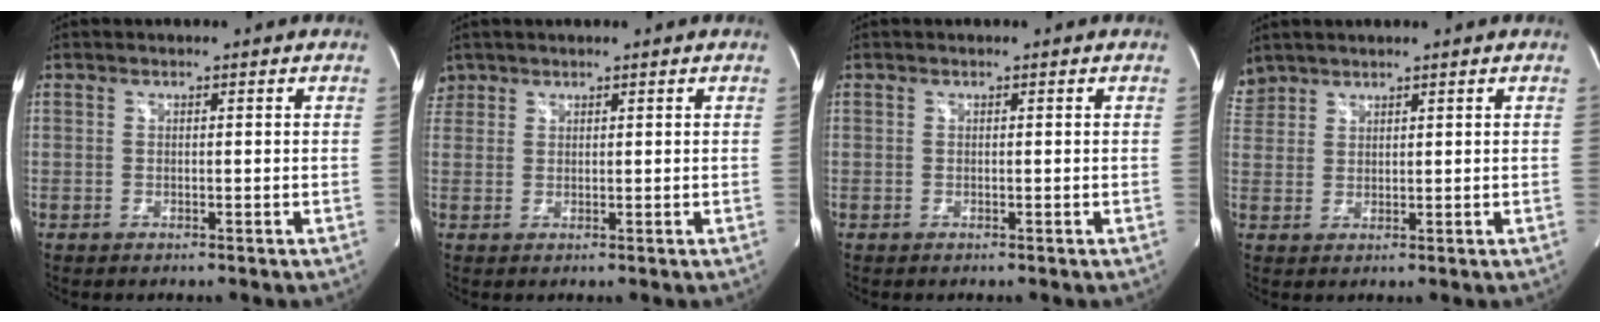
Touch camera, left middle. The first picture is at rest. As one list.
[{"total": 2.2, "force": [1.6, 1.5, -0.1], "torque": [0.007, 0.012, 0.030]}, {"total": 0.0}, {"total": 3.5, "force": [3.2, 1.5, 0.0], "torque": [-0.004, 0.016, 0.067]}]